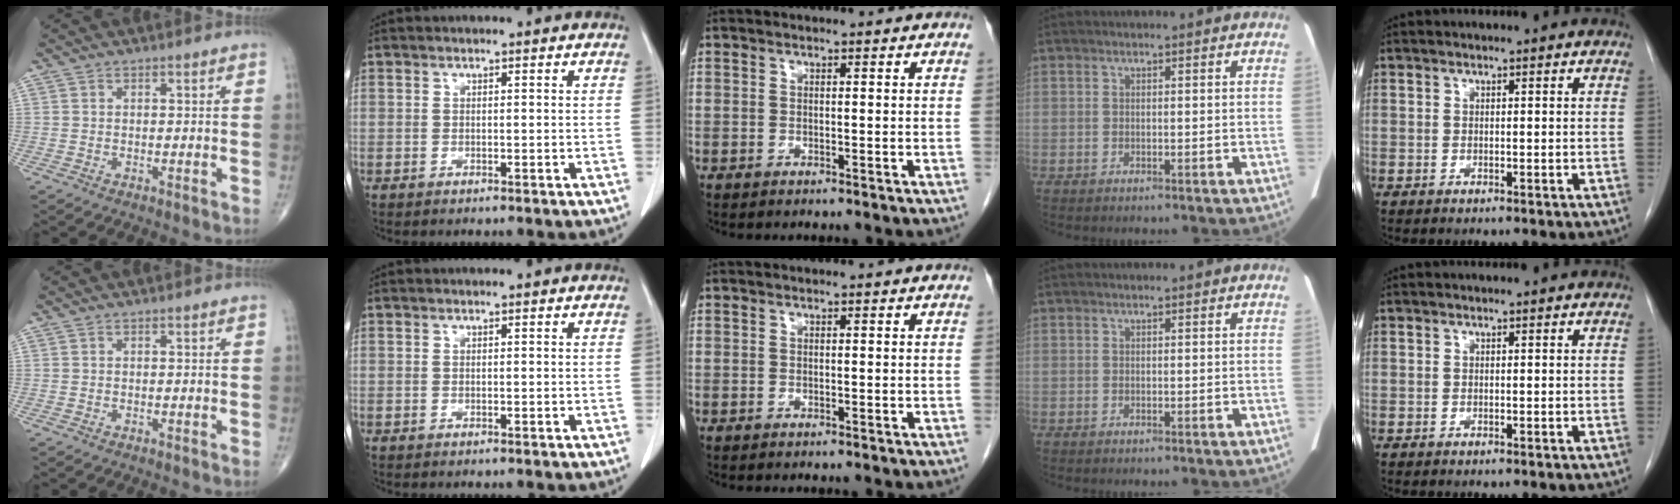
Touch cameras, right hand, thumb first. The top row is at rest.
{}